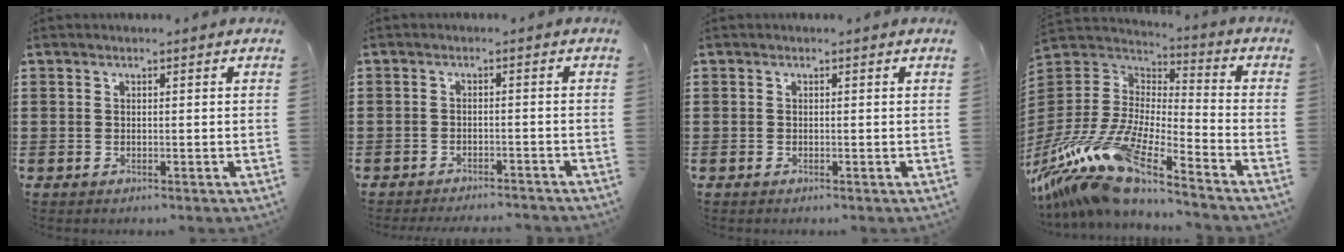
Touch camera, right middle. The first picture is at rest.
{"total": 2.3, "force": [-2.3, 0.0, 0.0], "torque": [-0.004, 0.000, -0.050]}
{"total": 0.0}
{"total": 14.8, "force": [-11.3, 3.0, 9.1], "torque": [-0.234, -0.004, -0.228]}